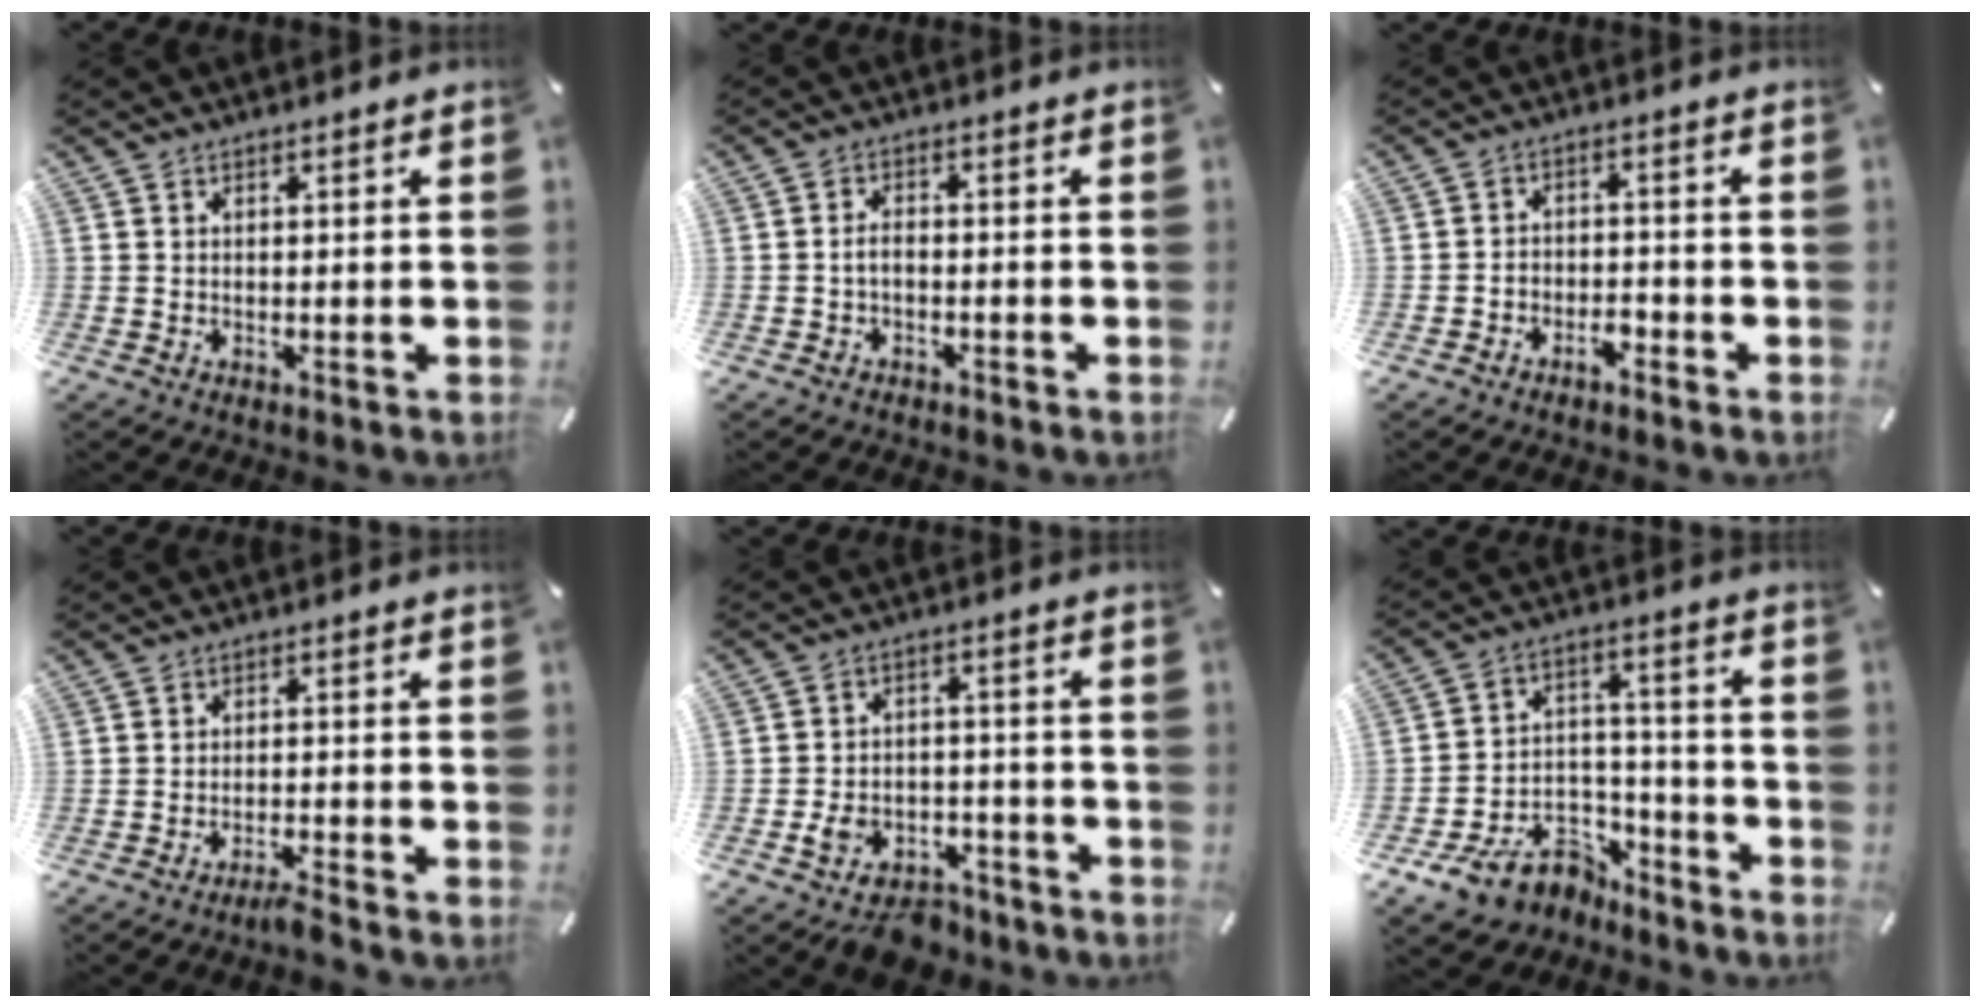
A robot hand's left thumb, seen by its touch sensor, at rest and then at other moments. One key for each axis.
{"total": 2.5, "fx": -1.4, "fy": 1.3, "fz": 1.7, "tx": -0.040, "ty": 0.006, "tz": -0.029}
{"total": 3.6, "fx": -2.9, "fy": 1.9, "fz": 1.2, "tx": -0.020, "ty": 0.014, "tz": -0.055}
{"total": 3.3, "fx": -2.9, "fy": 0.1, "fz": 1.5, "tx": -0.026, "ty": 0.011, "tz": -0.053}
{"total": 7.9, "fx": -6.0, "fy": 4.5, "fz": 2.7, "tx": -0.039, "ty": 0.041, "tz": -0.106}
{"total": 13.6, "fx": -8.4, "fy": 9.4, "fz": 5.3, "tx": -0.082, "ty": 0.059, "tz": -0.141}